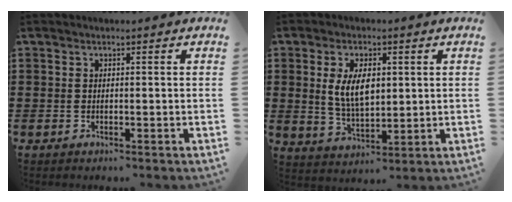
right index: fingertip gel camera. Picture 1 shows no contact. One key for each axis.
{"total": 7.2, "fx": 1.4, "fy": 3.6, "fz": 6.0, "tx": -0.116, "ty": 0.007, "tz": 0.021}